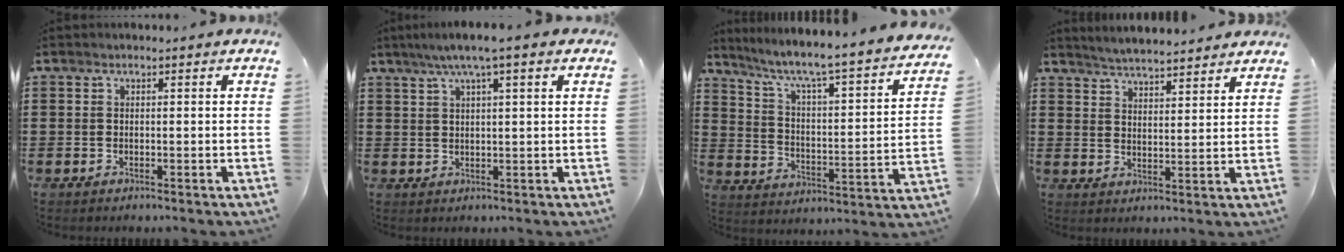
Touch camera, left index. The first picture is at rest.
{"total": 4.5, "force": [2.6, 0.1, 3.7], "torque": [-0.075, 0.004, 0.044]}
{"total": 5.0, "force": [4.0, -0.2, 3.0], "torque": [-0.079, -0.047, 0.053]}
{"total": 4.2, "force": [4.1, -0.2, 0.4], "torque": [-0.022, -0.019, 0.074]}